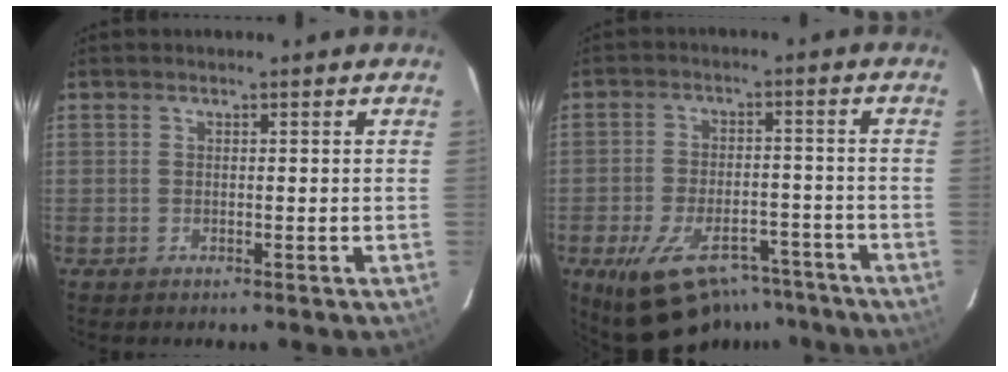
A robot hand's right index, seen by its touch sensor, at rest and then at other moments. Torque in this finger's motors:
{"motor_torque": [1.30, -0.83, 0.63, 0.11]}